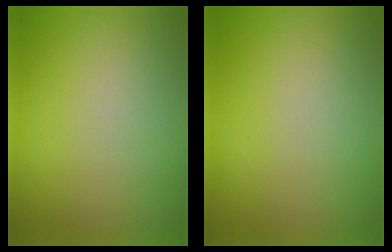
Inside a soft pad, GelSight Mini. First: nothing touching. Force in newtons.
{"total": 0.0}